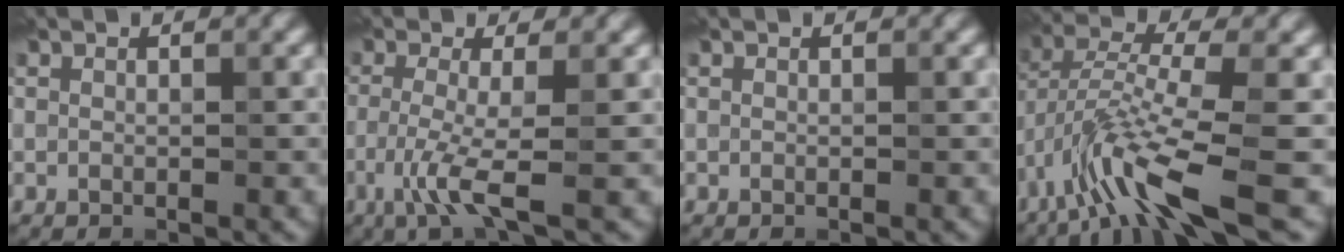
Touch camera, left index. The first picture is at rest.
{"total": 3.8, "force": [-1.5, 0.4, 3.5], "torque": [-0.079, -0.006, -0.039]}
{"total": 0.0}
{"total": 8.8, "force": [-4.8, 1.7, 7.2], "torque": [-0.142, 0.003, -0.095]}